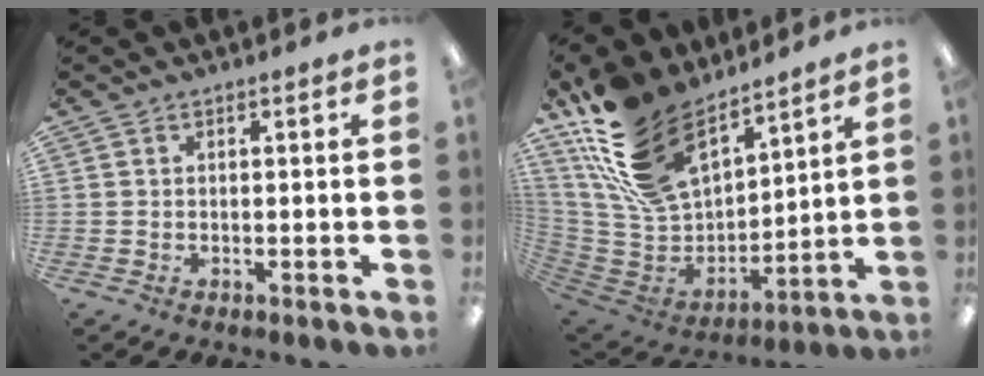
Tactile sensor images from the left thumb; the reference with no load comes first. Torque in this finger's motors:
{"motor_torque": [2.16, 2.18, 1.38, -1.39, 0.55]}